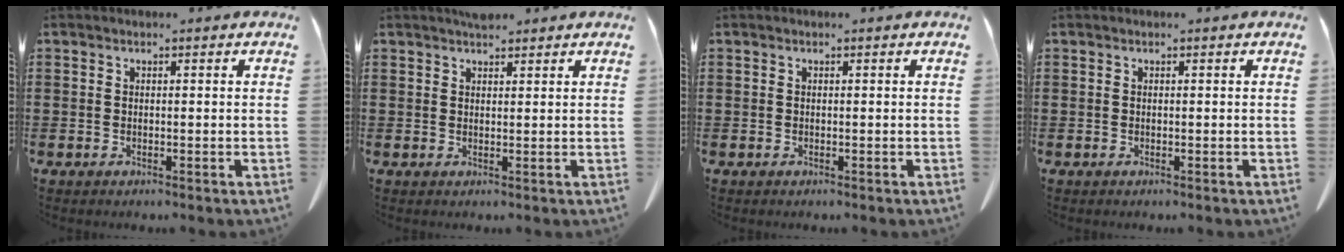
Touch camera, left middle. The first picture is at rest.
{"total": 2.0, "force": [1.8, 0.7, 0.7], "torque": [-0.018, 0.003, 0.035]}
{"total": 0.0}
{"total": 0.0}